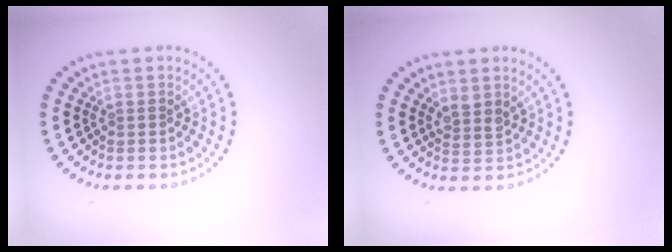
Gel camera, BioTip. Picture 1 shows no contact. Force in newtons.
{"total": 1.3, "press": 1.1, "slide": 0.8}